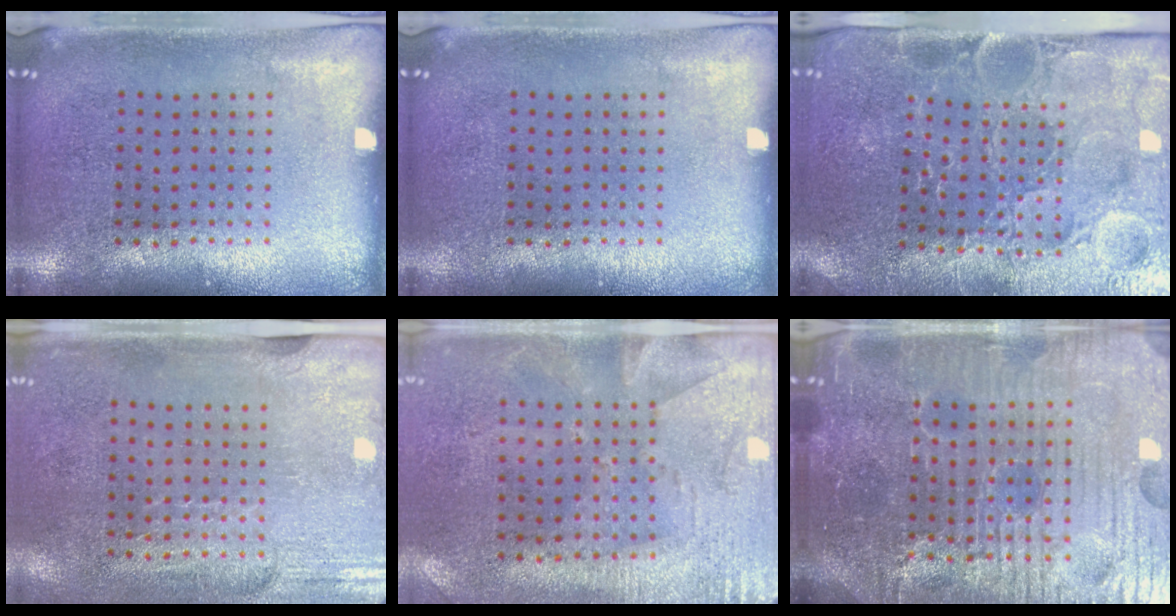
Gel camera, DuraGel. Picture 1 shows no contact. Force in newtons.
{"total": 0.0}
{"total": 3.8, "press": 3.8, "slide": 0.4}
{"total": 2.9, "press": 2.5, "slide": 1.5}
{"total": 2.8, "press": 2.2, "slide": 1.6}
{"total": 6.3, "press": 5.8, "slide": 2.3}